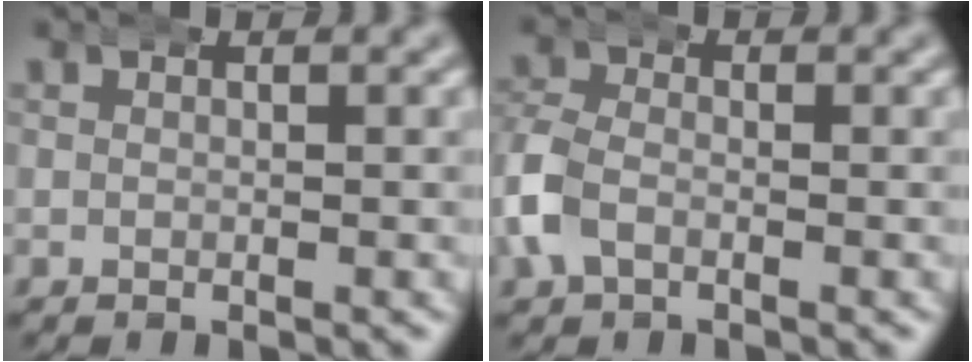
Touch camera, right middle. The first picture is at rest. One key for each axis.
{"total": 3.7, "fx": -1.3, "fy": 3.1, "fz": 1.6, "tx": -0.070, "ty": -0.015, "tz": -0.020}